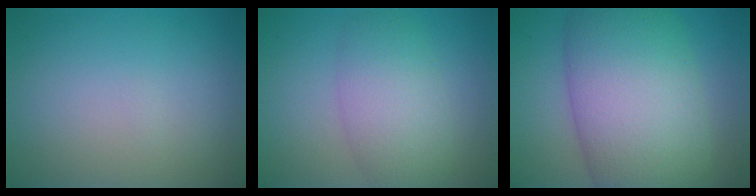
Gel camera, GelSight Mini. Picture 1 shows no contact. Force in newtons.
{"total": 5.3, "press": 5.3, "slide": 0.3}
{"total": 13.7, "press": 13.7, "slide": 0.3}